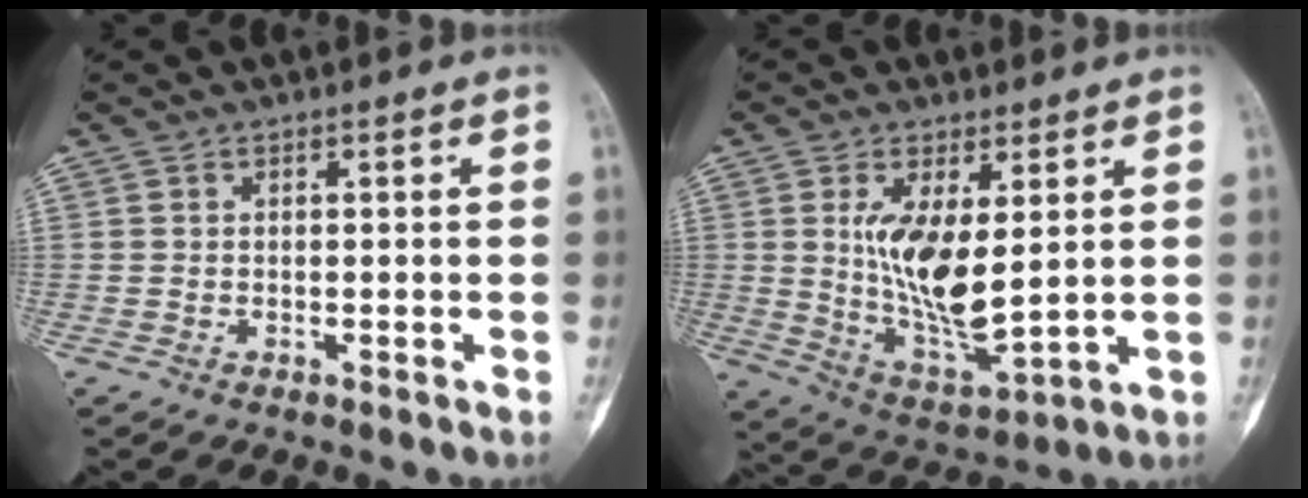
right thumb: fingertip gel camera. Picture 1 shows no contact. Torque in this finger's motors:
{"motor_torque": [0.08, 3.12, 0.55, -0.37, 0.47]}